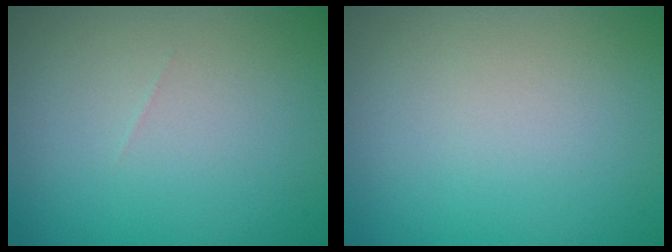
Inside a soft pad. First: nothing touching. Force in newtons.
{"total": 0.0}